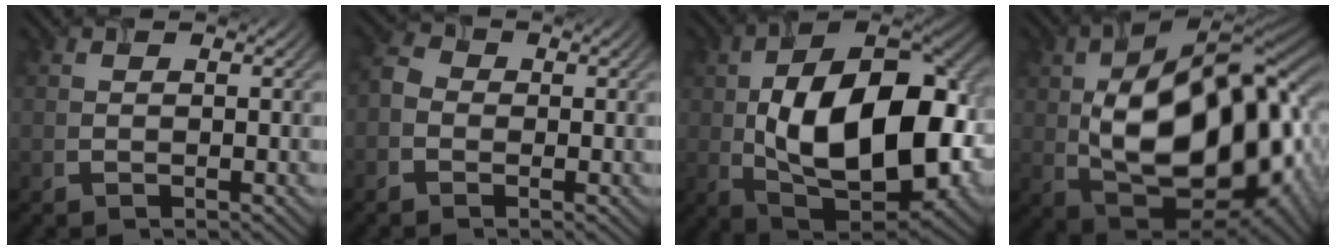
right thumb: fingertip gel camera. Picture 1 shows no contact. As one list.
[{"total": 2.6, "force": [-1.0, 2.0, 1.2], "torque": [-0.029, 0.005, -0.031]}, {"total": 18.9, "force": [-0.9, 10.5, 15.7], "torque": [-0.255, 0.005, -0.020]}, {"total": 21.9, "force": [-0.1, 13.1, 17.5], "torque": [-0.298, -0.030, 0.013]}]